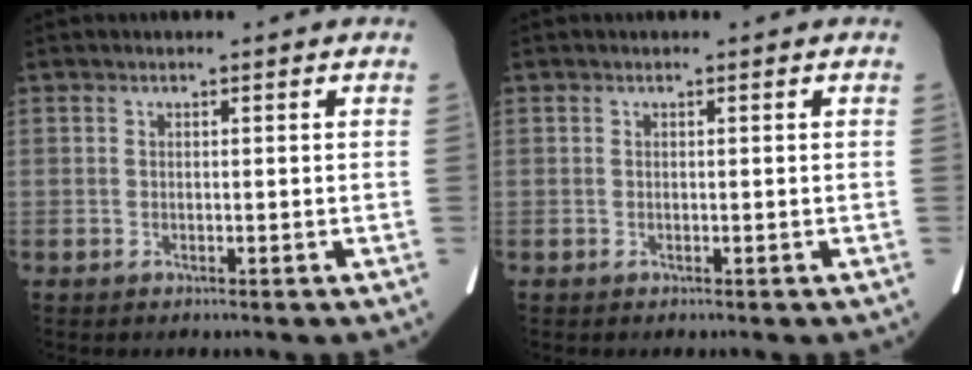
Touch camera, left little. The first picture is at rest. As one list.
[{"total": 0.0}]